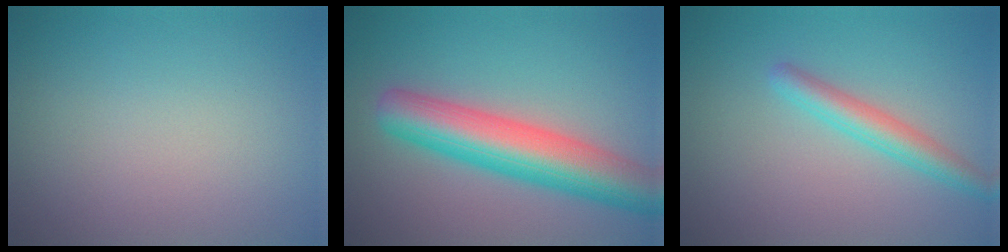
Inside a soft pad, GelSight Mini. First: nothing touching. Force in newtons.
{"total": 8.0, "press": 8.0, "slide": 0.3}
{"total": 2.8, "press": 2.8, "slide": 0.2}